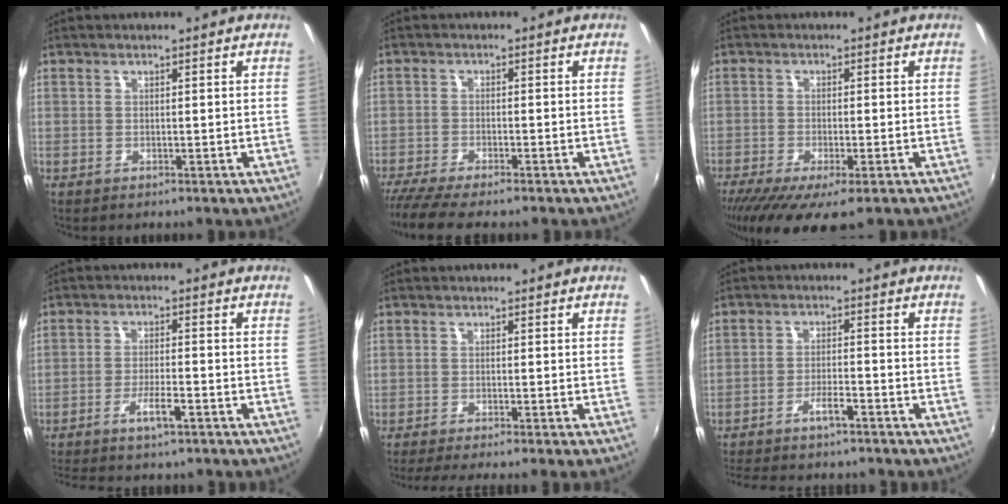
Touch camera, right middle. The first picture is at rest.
{"total": 7.5, "force": [-6.5, 0.5, 3.7], "torque": [-0.092, -0.033, -0.113]}
{"total": 10.4, "force": [-7.0, 2.5, 7.3], "torque": [-0.155, -0.044, -0.114]}
{"total": 5.7, "force": [-4.4, 0.9, 3.5], "torque": [-0.084, 0.001, -0.077]}
{"total": 5.8, "force": [-5.0, -1.0, 2.7], "torque": [-0.060, -0.014, -0.078]}
{"total": 8.7, "force": [-7.5, 1.6, 4.0], "torque": [-0.096, -0.002, -0.121]}